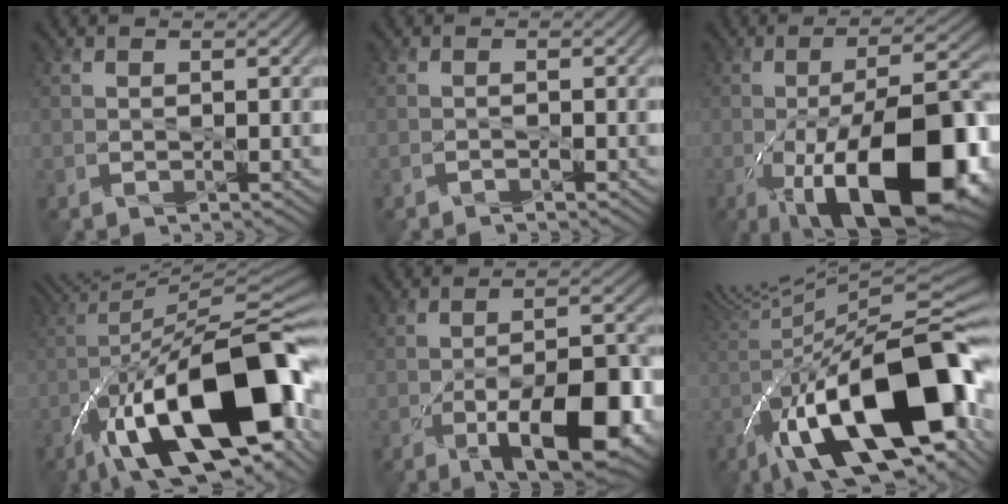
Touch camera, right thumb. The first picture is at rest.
{"total": 0.6, "force": [-0.6, 0.1, 0.2], "torque": [-0.003, 0.001, -0.011]}
{"total": 19.0, "force": [-7.0, 7.7, 15.9], "torque": [-0.239, -0.010, -0.112]}
{"total": 20.6, "force": [-7.5, 7.2, 17.8], "torque": [-0.263, 0.017, -0.131]}
{"total": 12.3, "force": [-5.7, 4.4, 9.9], "torque": [-0.159, -0.007, -0.092]}
{"total": 20.4, "force": [-5.2, 6.8, 18.5], "torque": [-0.274, 0.019, -0.093]}